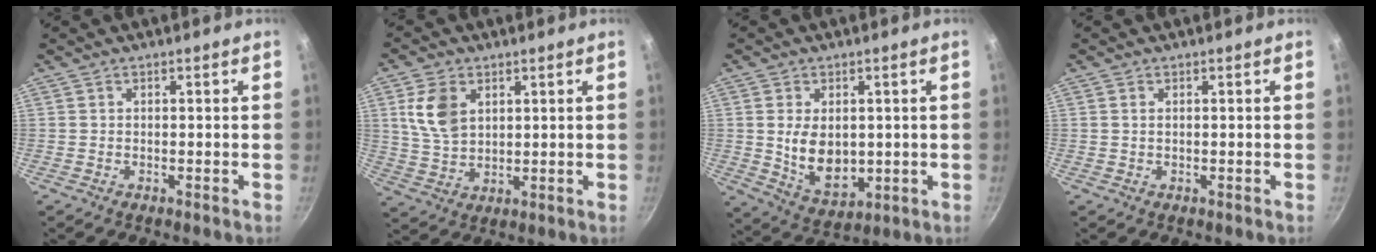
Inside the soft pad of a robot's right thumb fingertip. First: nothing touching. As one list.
[{"total": 8.6, "force": [3.0, 5.7, 5.7], "torque": [-0.098, -0.015, 0.062]}, {"total": 9.9, "force": [0.6, 6.5, 7.4], "torque": [-0.110, -0.019, 0.030]}, {"total": 0.7, "force": [0.2, 0.4, 0.6], "torque": [-0.011, 0.001, 0.003]}]